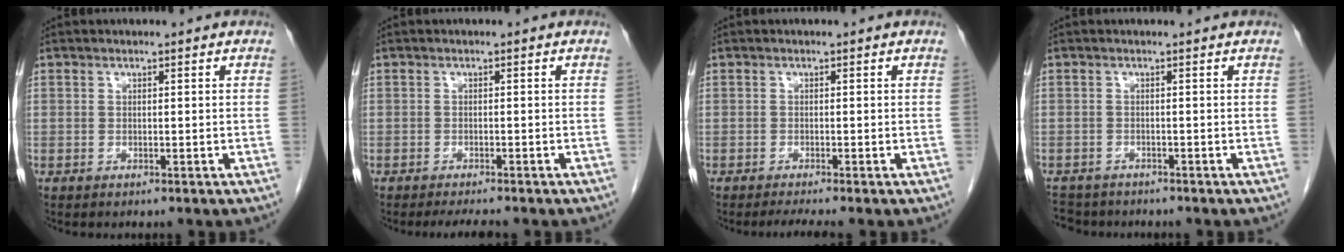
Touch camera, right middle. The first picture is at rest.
{"total": 3.1, "force": [-2.8, 0.3, 1.4], "torque": [-0.020, -0.007, -0.039]}
{"total": 2.1, "force": [-1.7, -0.5, 1.0], "torque": [-0.020, -0.007, -0.032]}
{"total": 4.3, "force": [-3.5, 2.0, 1.4], "torque": [-0.017, 0.013, -0.049]}